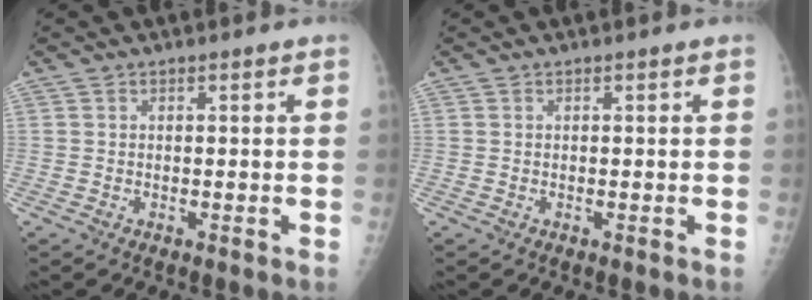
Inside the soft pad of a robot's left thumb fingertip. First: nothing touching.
{"total": 0.0}